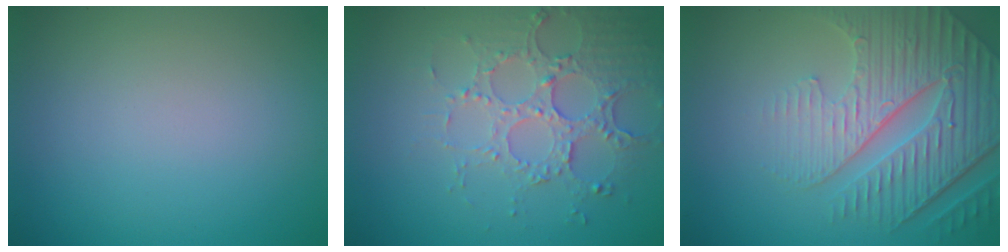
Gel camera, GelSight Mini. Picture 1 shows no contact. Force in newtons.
{"total": 4.2, "press": 3.9, "slide": 1.6}
{"total": 7.0, "press": 5.4, "slide": 4.5}